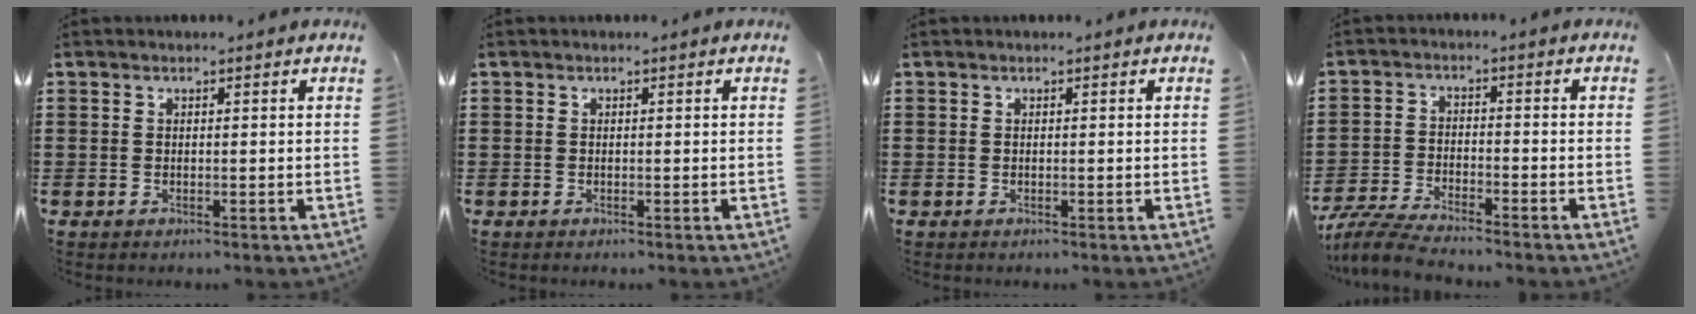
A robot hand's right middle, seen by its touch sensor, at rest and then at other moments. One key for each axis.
{"total": 0.0}
{"total": 0.0}
{"total": 5.5, "fx": -5.2, "fy": 0.3, "fz": 1.7, "tx": -0.046, "ty": -0.004, "tz": -0.105}